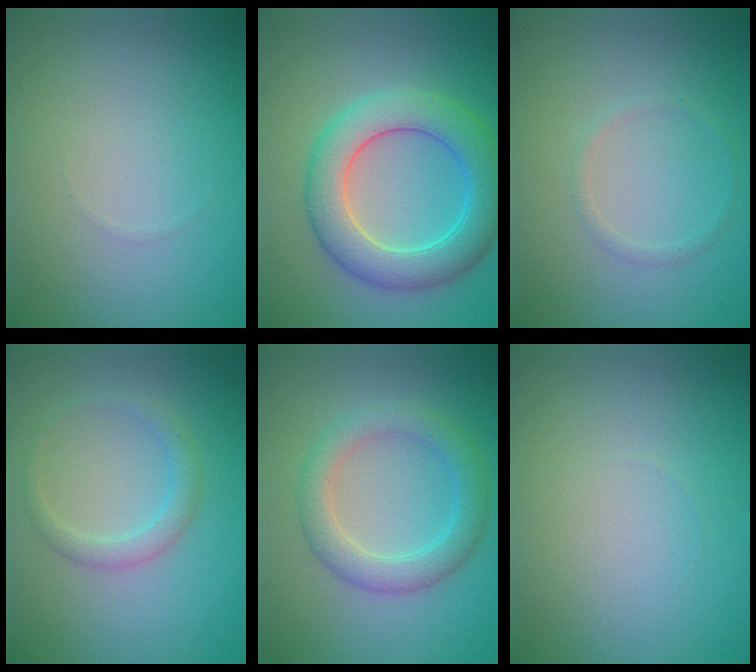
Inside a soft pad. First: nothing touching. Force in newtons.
{"total": 6.8, "press": 6.8, "slide": 0.2}
{"total": 0.9, "press": 0.9, "slide": 0.1}
{"total": 2.0, "press": 2.0, "slide": 0.0}
{"total": 3.9, "press": 3.9, "slide": 0.1}
{"total": 0.0}